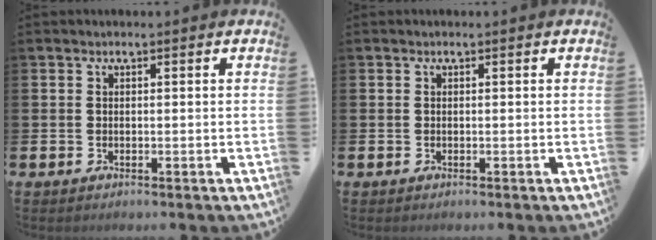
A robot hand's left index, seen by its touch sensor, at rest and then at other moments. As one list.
[{"total": 0.0}]